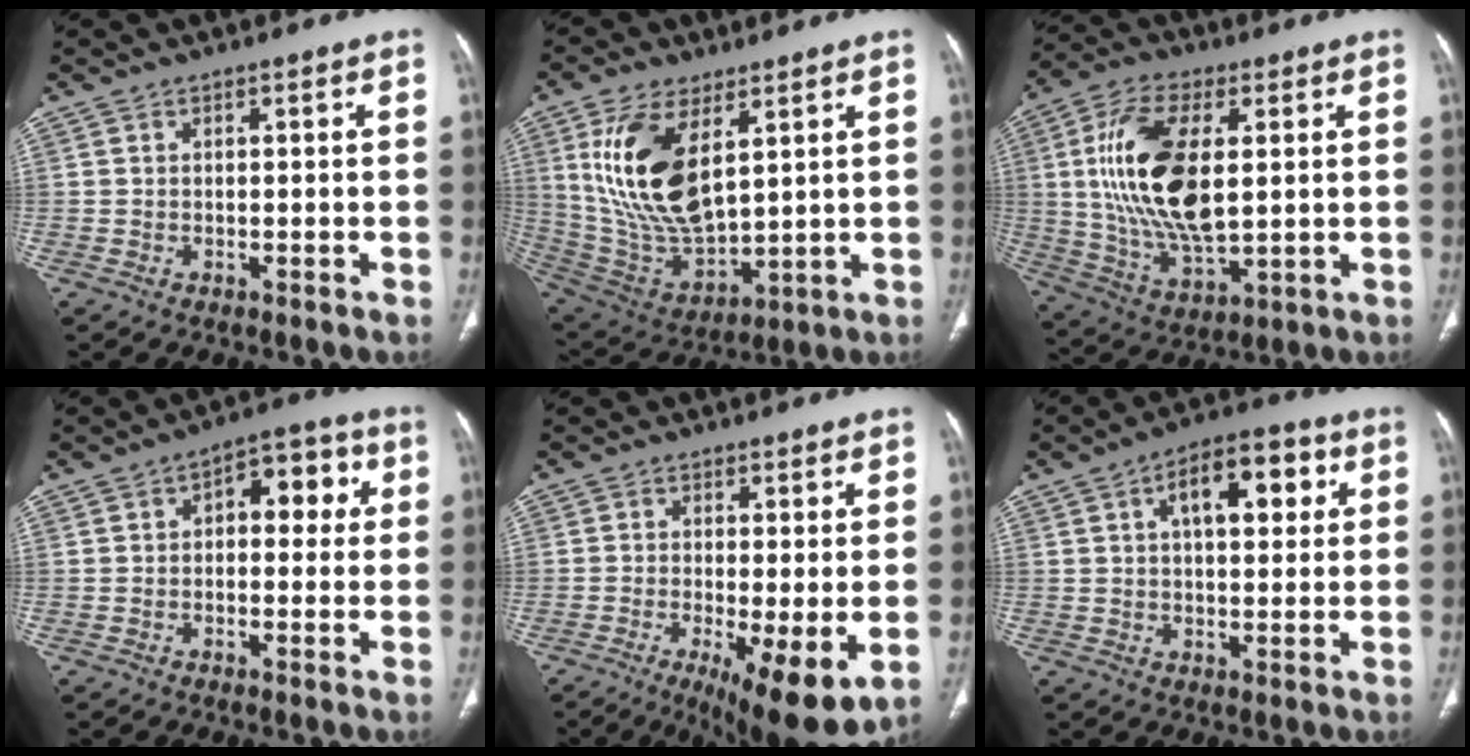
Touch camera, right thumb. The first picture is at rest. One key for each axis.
{"total": 18.4, "fx": 6.2, "fy": 9.0, "fz": 14.8, "tx": -0.281, "ty": -0.028, "tz": 0.136}
{"total": 19.6, "fx": 2.9, "fy": 9.4, "fz": 16.9, "tx": -0.328, "ty": -0.011, "tz": 0.058}
{"total": 7.8, "fx": 1.6, "fy": 4.4, "fz": 6.3, "tx": -0.047, "ty": 0.018, "tz": 0.013}
{"total": 10.9, "fx": -3.1, "fy": 2.9, "fz": 10.1, "tx": -0.156, "ty": -0.024, "tz": -0.041}
{"total": 11.7, "fx": 3.7, "fy": 5.7, "fz": 9.5, "tx": -0.116, "ty": 0.014, "tz": 0.051}